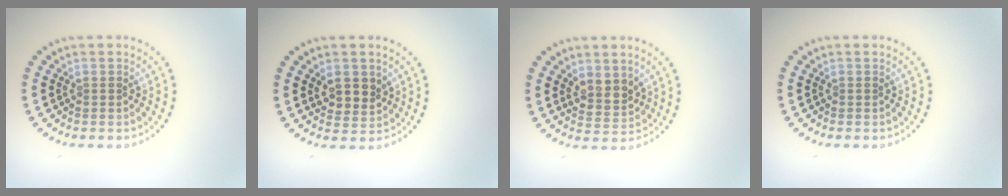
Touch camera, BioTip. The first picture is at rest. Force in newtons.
{"total": 2.6, "press": 2.4, "slide": 1.0}
{"total": 2.4, "press": 2.2, "slide": 1.1}
{"total": 0.0}